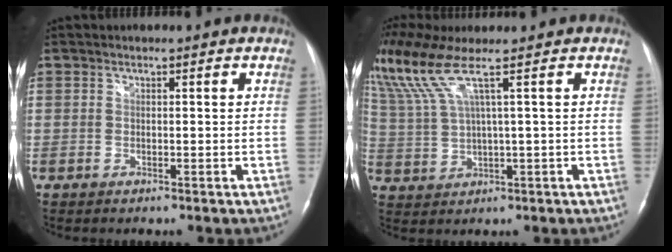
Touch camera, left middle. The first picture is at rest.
{"total": 7.6, "force": [4.9, -0.8, 5.7], "torque": [-0.139, 0.013, 0.111]}